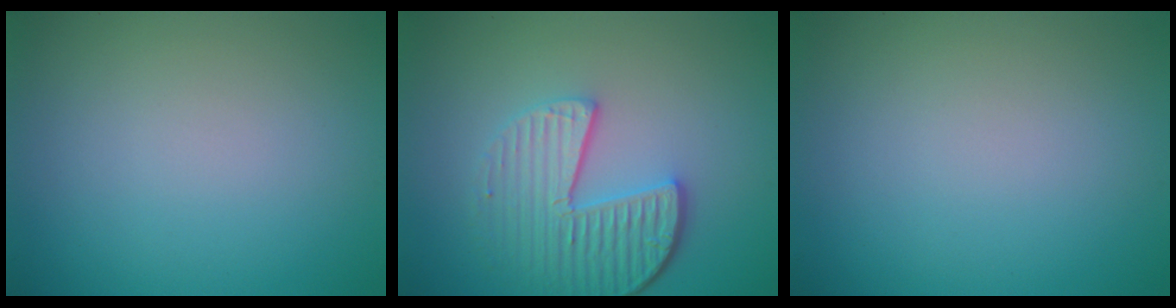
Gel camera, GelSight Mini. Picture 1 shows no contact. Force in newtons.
{"total": 5.2, "press": 4.0, "slide": 3.4}
{"total": 0.0}